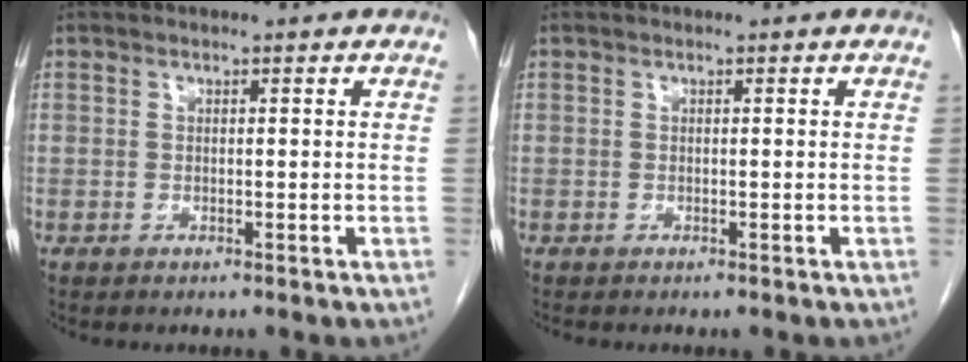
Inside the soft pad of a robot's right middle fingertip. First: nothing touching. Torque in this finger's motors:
{"motor_torque": [0.00, 0.00, -0.05, -0.01]}